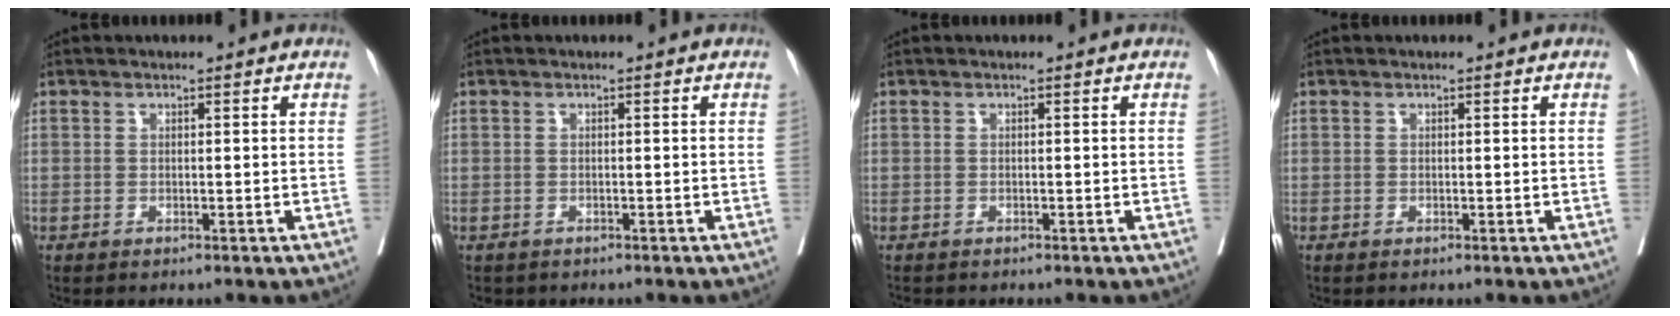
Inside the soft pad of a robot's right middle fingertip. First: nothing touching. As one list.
[{"total": 1.3, "force": [-1.0, 0.7, 0.3], "torque": [-0.015, -0.001, -0.011]}, {"total": 1.1, "force": [-1.0, 0.2, 0.3], "torque": [-0.010, -0.002, -0.013]}, {"total": 0.0}]